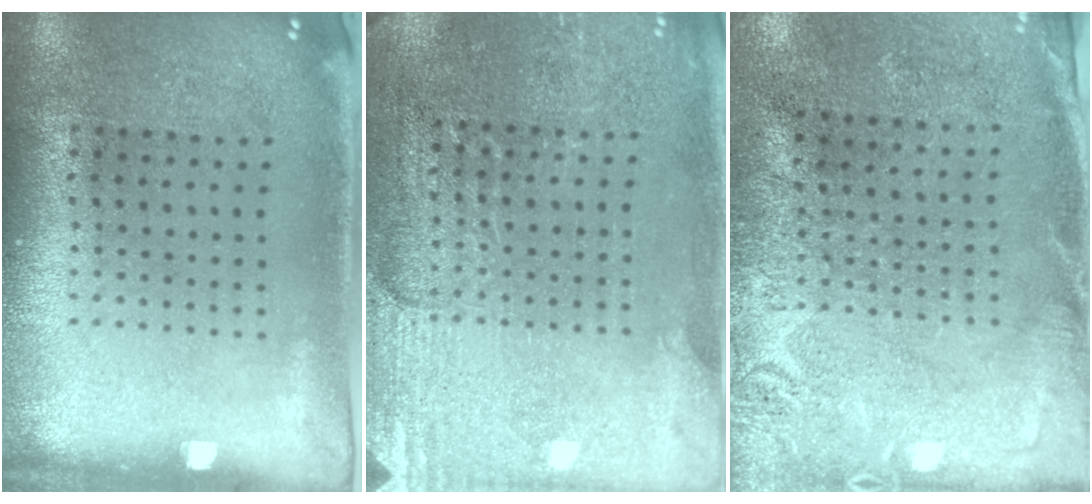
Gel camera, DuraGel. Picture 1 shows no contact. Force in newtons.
{"total": 2.9, "press": 2.8, "slide": 0.2}
{"total": 2.7, "press": 2.4, "slide": 1.1}